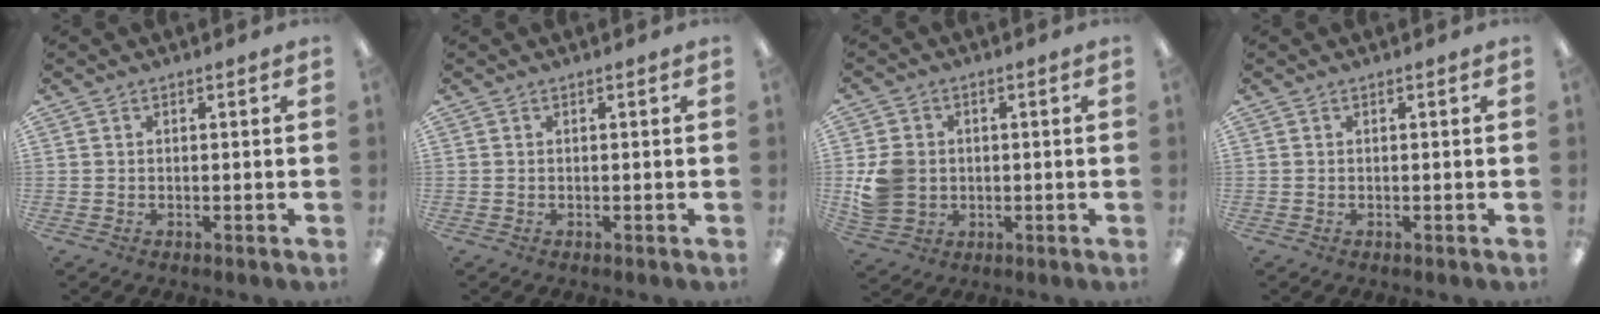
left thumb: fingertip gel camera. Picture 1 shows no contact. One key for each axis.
{"total": 0.0}
{"total": 8.3, "fx": -0.1, "fy": 7.3, "fz": 3.9, "tx": -0.080, "ty": 0.014, "tz": 0.002}
{"total": 0.0}